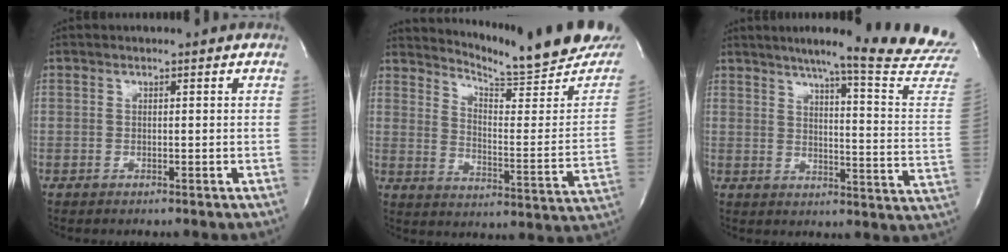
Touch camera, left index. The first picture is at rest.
{"total": 19.5, "force": [18.5, 0.2, 6.4], "torque": [-0.106, -0.107, 0.238]}
{"total": 22.6, "force": [19.6, -1.3, 11.2], "torque": [-0.156, -0.094, 0.233]}